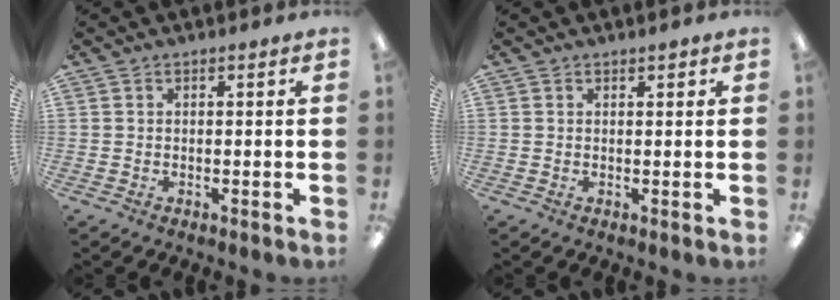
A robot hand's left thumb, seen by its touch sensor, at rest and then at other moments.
{"total": 0.7, "force": [0.6, 0.3, 0.3], "torque": [-0.006, 0.001, 0.011]}